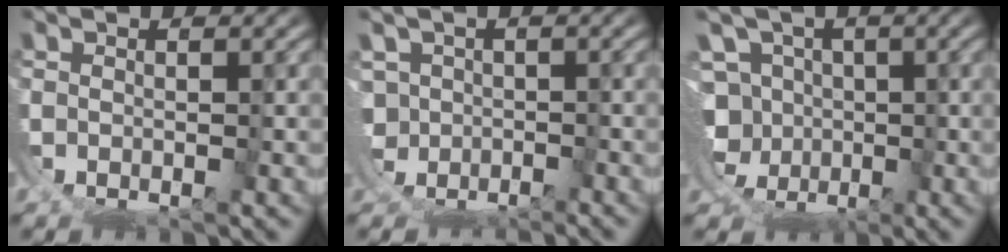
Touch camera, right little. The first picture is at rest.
{"total": 2.1, "force": [-1.0, 1.6, -0.8], "torque": [-0.011, -0.031, -0.003]}
{"total": 10.6, "force": [-0.1, 10.3, 2.5], "torque": [-0.082, -0.049, 0.004]}